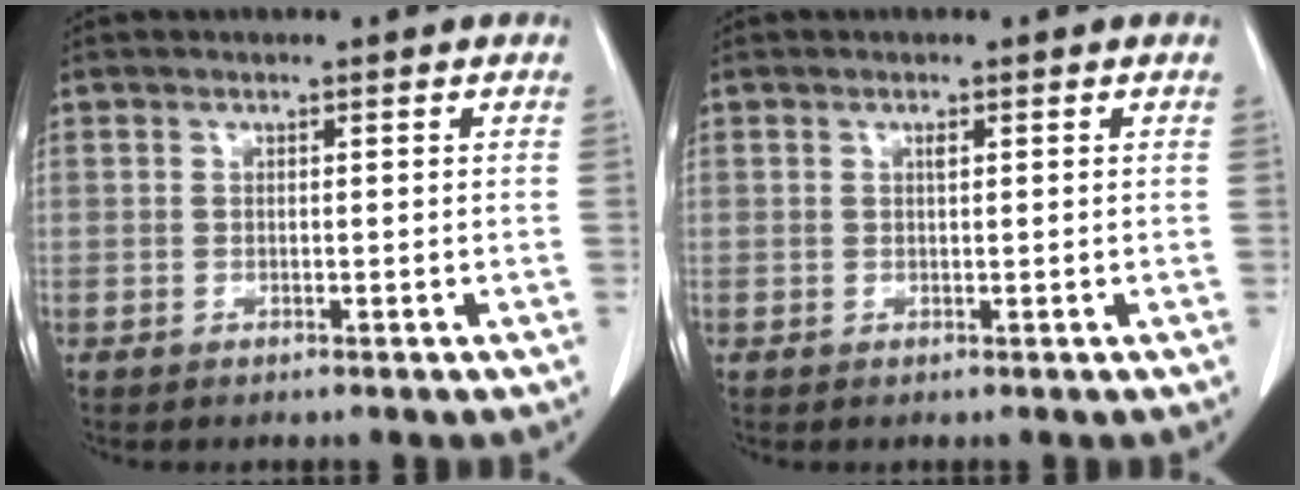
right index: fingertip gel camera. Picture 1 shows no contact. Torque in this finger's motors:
{"motor_torque": [0.05, 0.00, 0.00, 0.01]}